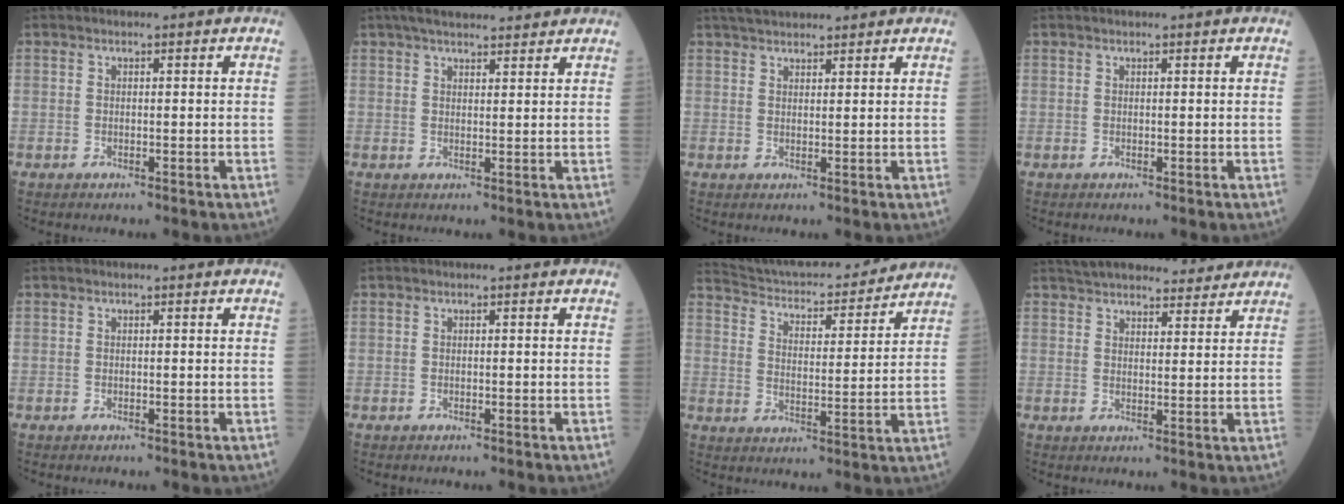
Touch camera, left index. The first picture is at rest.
{"total": 10.3, "force": [9.0, 2.2, 4.5], "torque": [-0.062, 0.030, 0.125]}
{"total": 7.2, "force": [6.5, 1.6, 2.7], "torque": [-0.041, 0.034, 0.103]}
{"total": 1.9, "force": [1.7, 0.3, 0.7], "torque": [-0.007, 0.025, 0.026]}
{"total": 0.0}
{"total": 0.0}
{"total": 18.4, "force": [17.3, 2.8, 5.5], "torque": [-0.086, -0.001, 0.245]}
{"total": 13.8, "force": [12.6, 3.4, 4.4], "torque": [-0.054, 0.022, 0.176]}